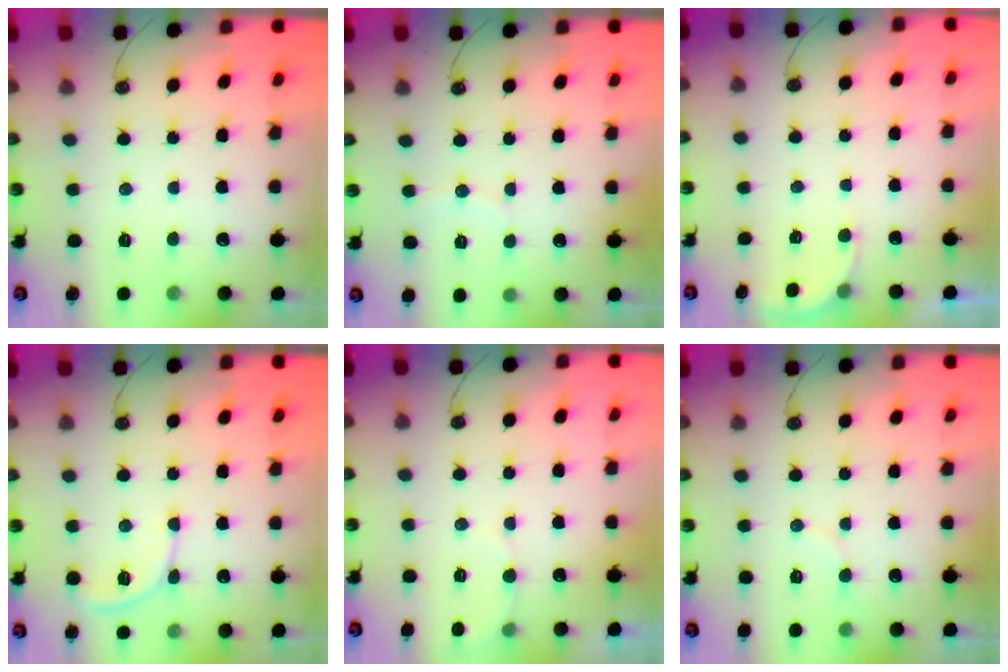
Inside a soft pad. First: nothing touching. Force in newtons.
{"total": 2.4, "press": 2.3, "slide": 0.3}
{"total": 2.5, "press": 2.4, "slide": 0.4}
{"total": 5.5, "press": 5.5, "slide": 0.7}
{"total": 4.3, "press": 4.2, "slide": 1.1}
{"total": 4.4, "press": 4.4, "slide": 0.3}